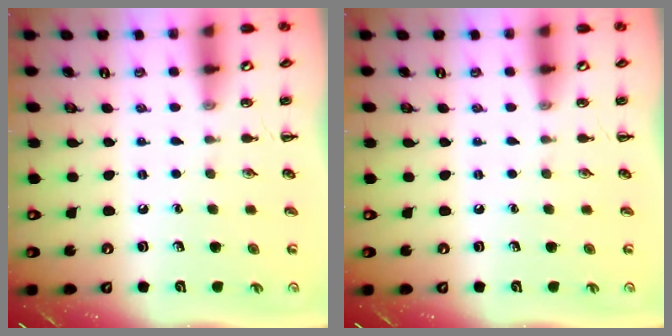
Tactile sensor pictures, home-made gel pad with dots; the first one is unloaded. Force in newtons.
{"total": 0.0}